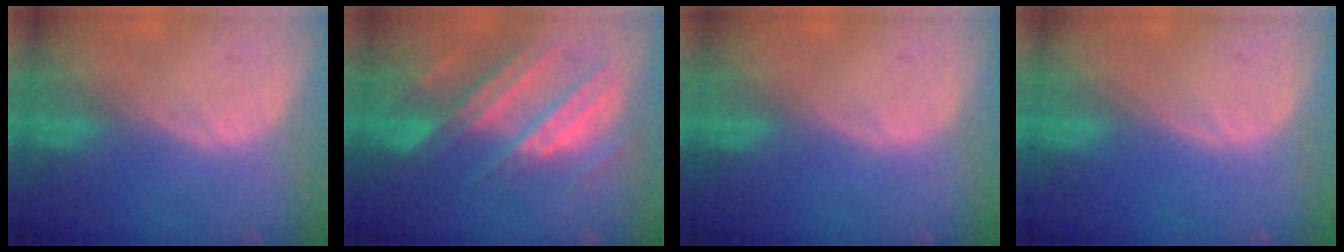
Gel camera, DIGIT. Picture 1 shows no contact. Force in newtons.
{"total": 10.3, "press": 9.2, "slide": 4.7}
{"total": 0.0}
{"total": 0.0}